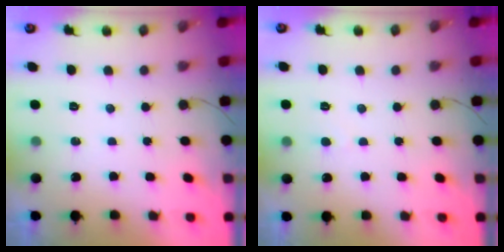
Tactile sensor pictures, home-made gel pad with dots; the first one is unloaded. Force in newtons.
{"total": 2.5, "press": 2.5, "slide": 0.2}